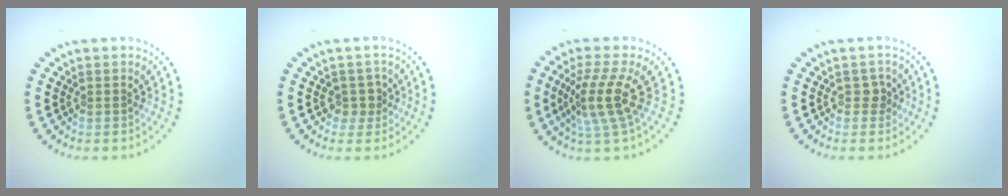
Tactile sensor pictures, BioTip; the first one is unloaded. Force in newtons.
{"total": 1.8, "press": 1.4, "slide": 1.1}
{"total": 4.0, "press": 3.0, "slide": 2.6}
{"total": 1.1, "press": 1.0, "slide": 0.6}